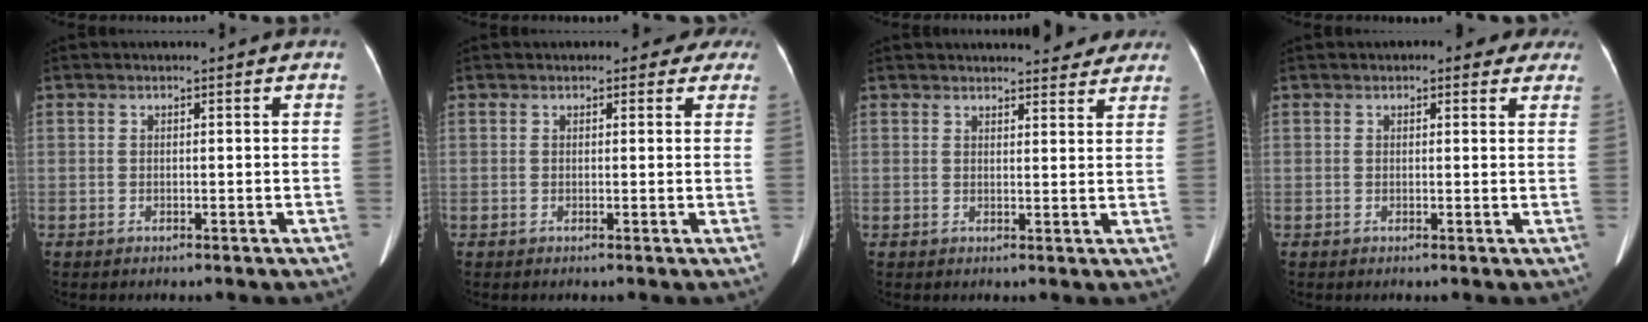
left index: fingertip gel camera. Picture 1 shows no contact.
{"total": 3.8, "force": [3.1, 2.1, 0.8], "torque": [0.015, -0.003, 0.016]}
{"total": 11.2, "force": [10.3, 2.9, 3.4], "torque": [-0.019, 0.007, 0.109]}
{"total": 4.0, "force": [3.1, 1.9, 1.8], "torque": [-0.006, 0.008, 0.026]}